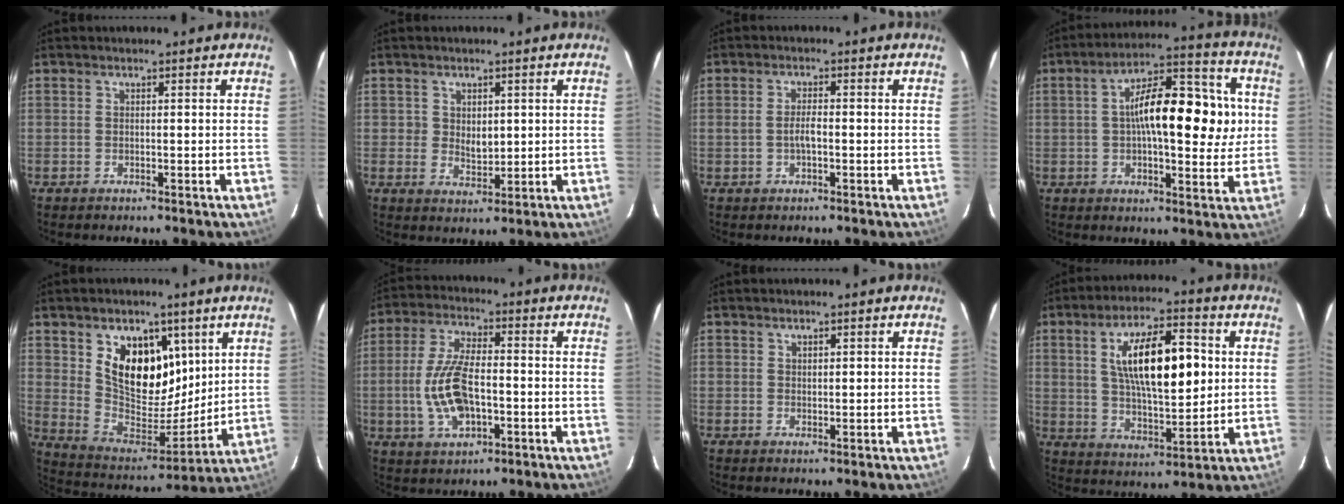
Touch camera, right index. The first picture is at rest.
{"total": 3.4, "force": [0.7, 2.7, 1.9], "torque": [-0.030, -0.001, 0.015]}
{"total": 2.5, "force": [-0.6, 0.8, 2.3], "torque": [-0.045, 0.003, -0.011]}
{"total": 16.7, "force": [2.0, 6.5, 15.3], "torque": [-0.249, 0.027, 0.020]}
{"total": 16.5, "force": [7.4, 10.5, 10.4], "torque": [-0.188, -0.004, 0.145]}
{"total": 11.5, "force": [-2.2, 5.1, 10.1], "torque": [-0.209, 0.002, -0.036]}
{"total": 0.9, "force": [0.7, 0.5, 0.3], "torque": [-0.003, 0.002, 0.013]}
{"total": 16.3, "force": [3.4, 5.9, 14.8], "torque": [-0.246, 0.016, 0.062]}